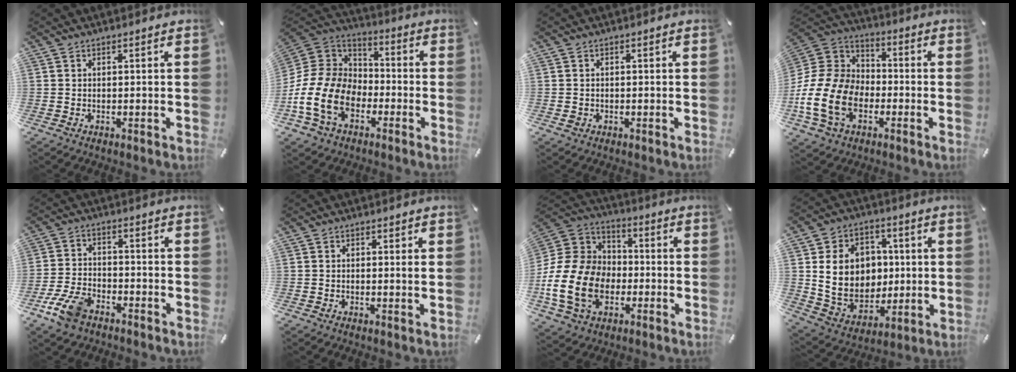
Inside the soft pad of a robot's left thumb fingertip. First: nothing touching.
{"total": 16.5, "force": [-6.8, 12.1, 8.9], "torque": [-0.207, 0.025, -0.120]}
{"total": 1.1, "force": [-0.2, 1.0, 0.4], "torque": [0.001, 0.001, -0.008]}
{"total": 18.0, "force": [-6.1, 13.5, 10.1], "torque": [-0.232, 0.029, -0.108]}
{"total": 8.5, "force": [-5.4, 4.6, 4.8], "torque": [-0.107, 0.020, -0.101]}
{"total": 1.2, "force": [0.3, 0.4, 1.1], "torque": [-0.014, -0.002, 0.003]}
{"total": 19.2, "force": [-5.3, 15.0, 10.7], "torque": [-0.239, 0.028, -0.090]}
{"total": 15.1, "force": [2.4, 13.2, 6.8], "torque": [-0.124, 0.001, 0.058]}